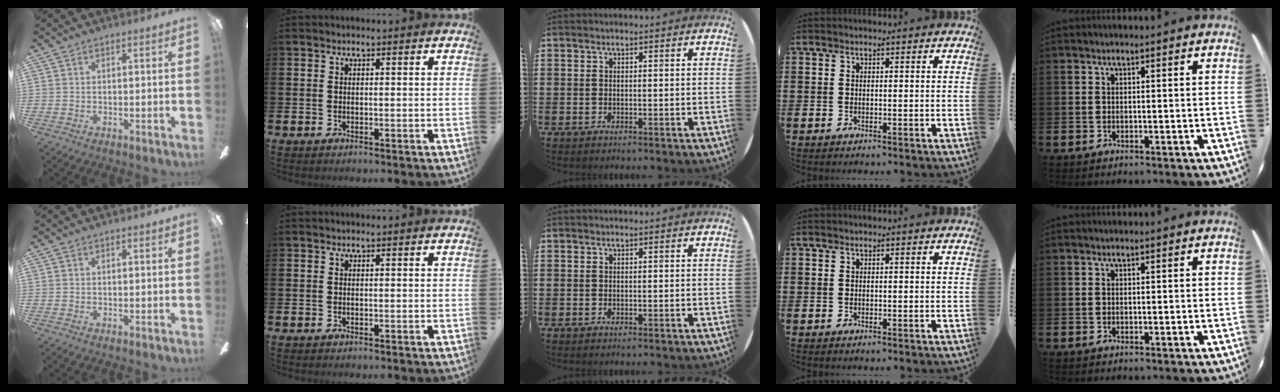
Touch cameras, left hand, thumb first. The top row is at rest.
{}